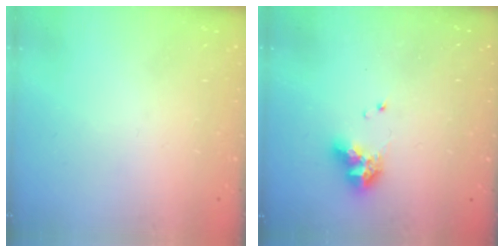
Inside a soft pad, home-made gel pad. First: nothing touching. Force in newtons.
{"total": 8.2, "press": 8.1, "slide": 1.2}